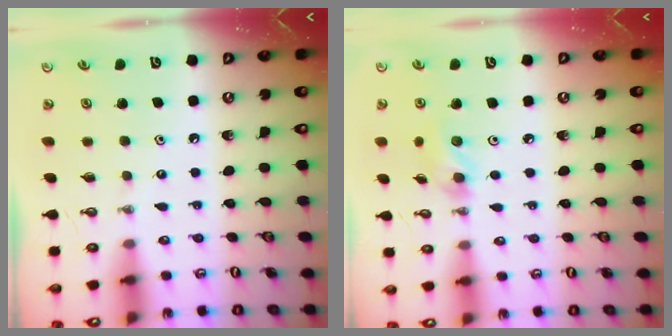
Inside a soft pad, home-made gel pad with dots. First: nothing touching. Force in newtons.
{"total": 6.2, "press": 6.1, "slide": 1.0}